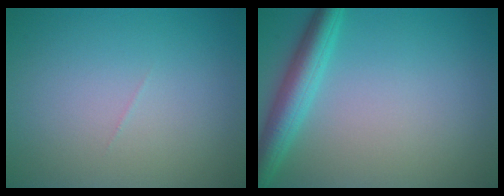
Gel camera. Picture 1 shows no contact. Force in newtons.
{"total": 4.2, "press": 4.2, "slide": 0.1}